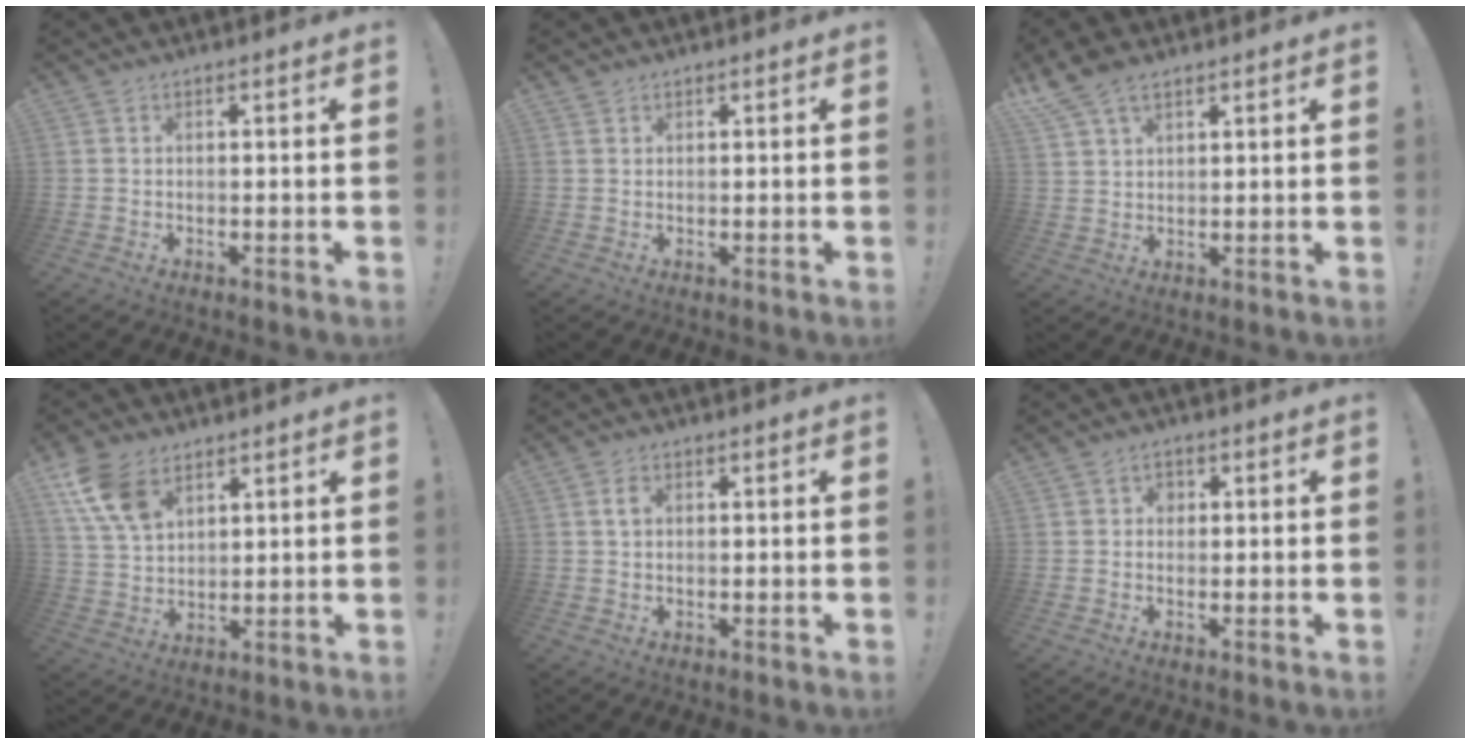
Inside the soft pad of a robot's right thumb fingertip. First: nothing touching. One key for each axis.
{"total": 1.0, "fx": 0.8, "fy": 0.6, "fz": 0.0, "tx": 0.008, "ty": -0.004, "tz": 0.013}
{"total": 7.7, "fx": 5.3, "fy": 3.7, "fz": 4.1, "tx": -0.079, "ty": -0.015, "tz": 0.105}
{"total": 11.5, "fx": 6.5, "fy": 6.9, "fz": 6.4, "tx": -0.123, "ty": -0.024, "tz": 0.128}
{"total": 2.4, "fx": 0.6, "fy": 1.4, "fz": 1.8, "tx": -0.030, "ty": 0.003, "tz": 0.008}
{"total": 2.3, "fx": 0.2, "fy": 2.0, "fz": 1.2, "tx": -0.023, "ty": 0.006, "tz": 0.002}